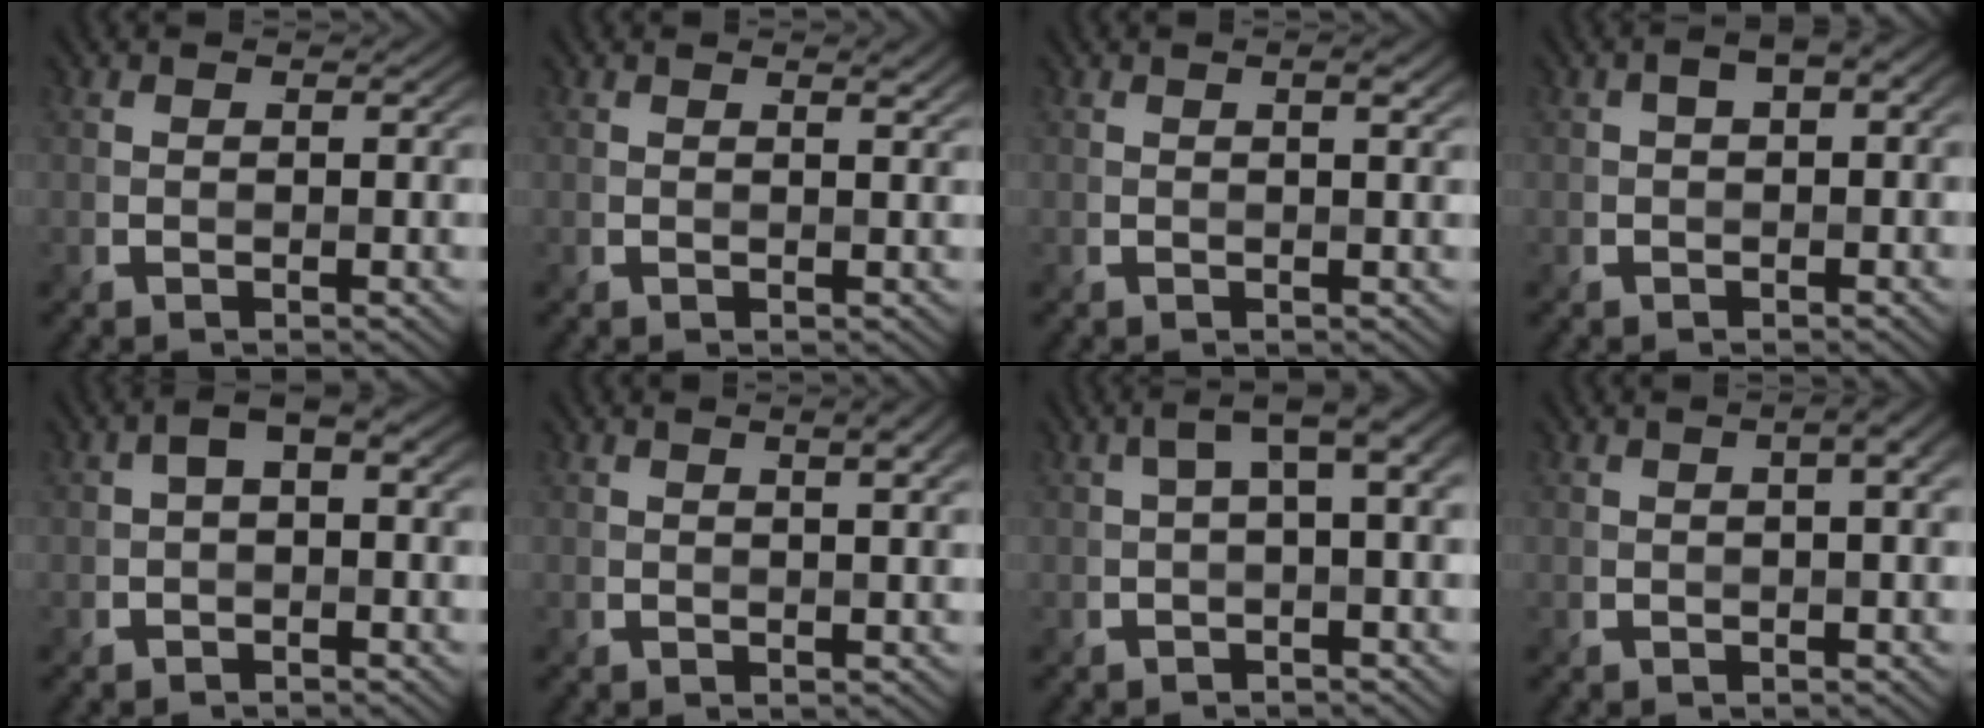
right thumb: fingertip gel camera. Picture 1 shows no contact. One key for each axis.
{"total": 1.2, "fx": 0.9, "fy": 0.1, "fz": 0.8, "tx": -0.015, "ty": -0.003, "tz": 0.013}
{"total": 1.7, "fx": 0.7, "fy": 0.3, "fz": 1.5, "tx": -0.024, "ty": 0.002, "tz": 0.011}
{"total": 3.2, "fx": 0.8, "fy": 1.6, "fz": 2.6, "tx": -0.044, "ty": 0.008, "tz": 0.011}
{"total": 3.1, "fx": 0.1, "fy": 1.6, "fz": 2.6, "tx": -0.047, "ty": 0.009, "tz": -0.003}
{"total": 3.1, "fx": 1.6, "fy": 0.7, "fz": 2.6, "tx": -0.033, "ty": 0.002, "tz": 0.017}
{"total": 4.2, "fx": 0.7, "fy": 1.1, "fz": 3.9, "tx": -0.057, "ty": 0.015, "tz": 0.009}
{"total": 3.0, "fx": 0.8, "fy": 0.8, "fz": 2.8, "tx": -0.039, "ty": 0.011, "tz": 0.006}